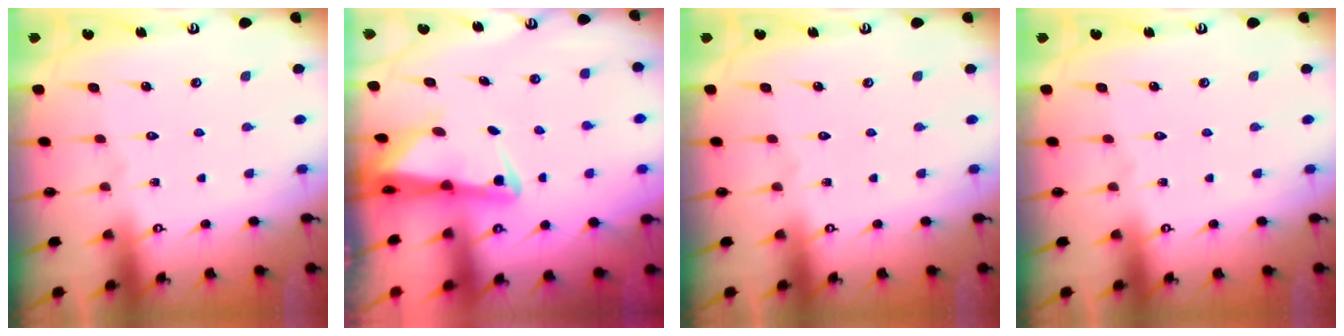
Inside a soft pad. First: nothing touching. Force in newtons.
{"total": 3.2, "press": 3.2, "slide": 0.6}
{"total": 0.0}
{"total": 0.0}